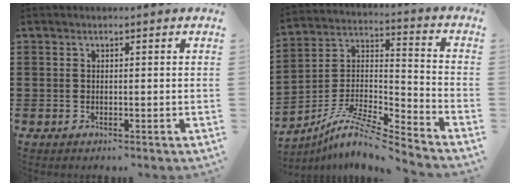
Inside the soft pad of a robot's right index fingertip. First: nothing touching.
{"total": 8.6, "force": [-7.4, 1.1, 4.2], "torque": [-0.092, -0.001, -0.153]}